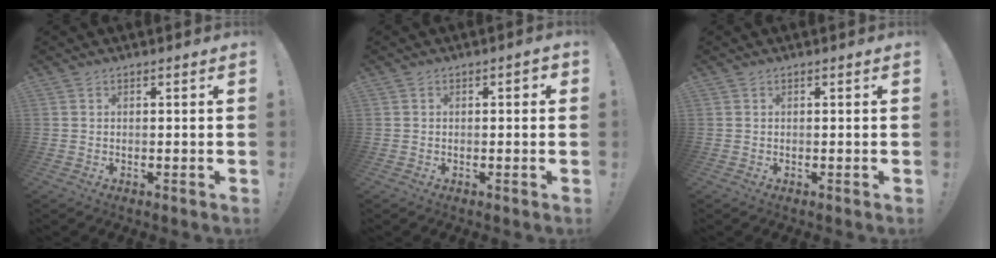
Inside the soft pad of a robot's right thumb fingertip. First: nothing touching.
{"total": 1.2, "force": [-0.4, 0.6, 0.9], "torque": [-0.008, 0.002, -0.010]}
{"total": 0.0}